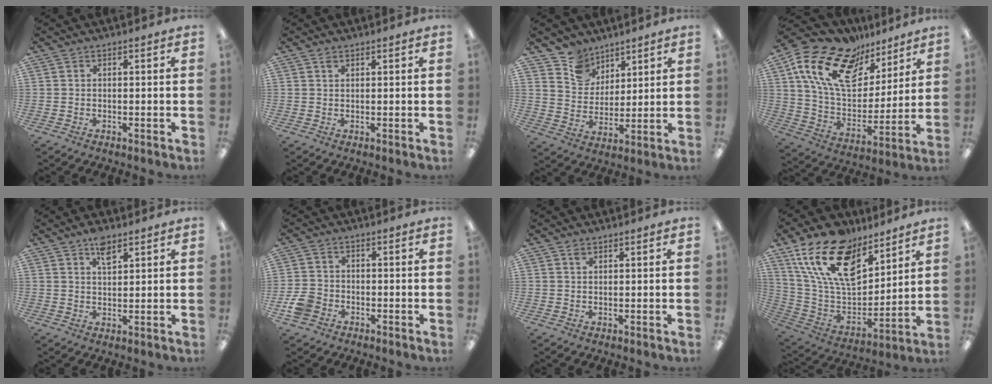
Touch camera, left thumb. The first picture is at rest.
{"total": 1.1, "force": [0.8, 0.5, 0.5], "torque": [-0.012, -0.001, 0.015]}
{"total": 9.1, "force": [7.1, 5.8, 0.4], "torque": [-0.026, -0.048, 0.139]}
{"total": 19.7, "force": [12.3, 10.7, 11.0], "torque": [-0.215, -0.063, 0.222]}
{"total": 4.6, "force": [3.2, 1.9, 2.7], "torque": [-0.045, -0.010, 0.054]}
{"total": 5.1, "force": [-2.5, 3.9, 2.2], "torque": [-0.050, 0.011, -0.047]}
{"total": 1.2, "force": [0.9, 0.6, 0.5], "torque": [-0.014, -0.002, 0.017]}
{"total": 21.0, "force": [12.9, 11.5, 11.9], "torque": [-0.232, -0.067, 0.236]}